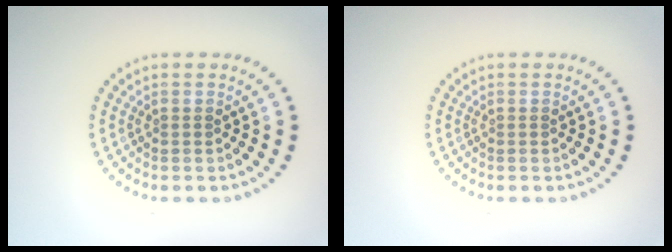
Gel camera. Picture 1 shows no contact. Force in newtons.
{"total": 0.0}